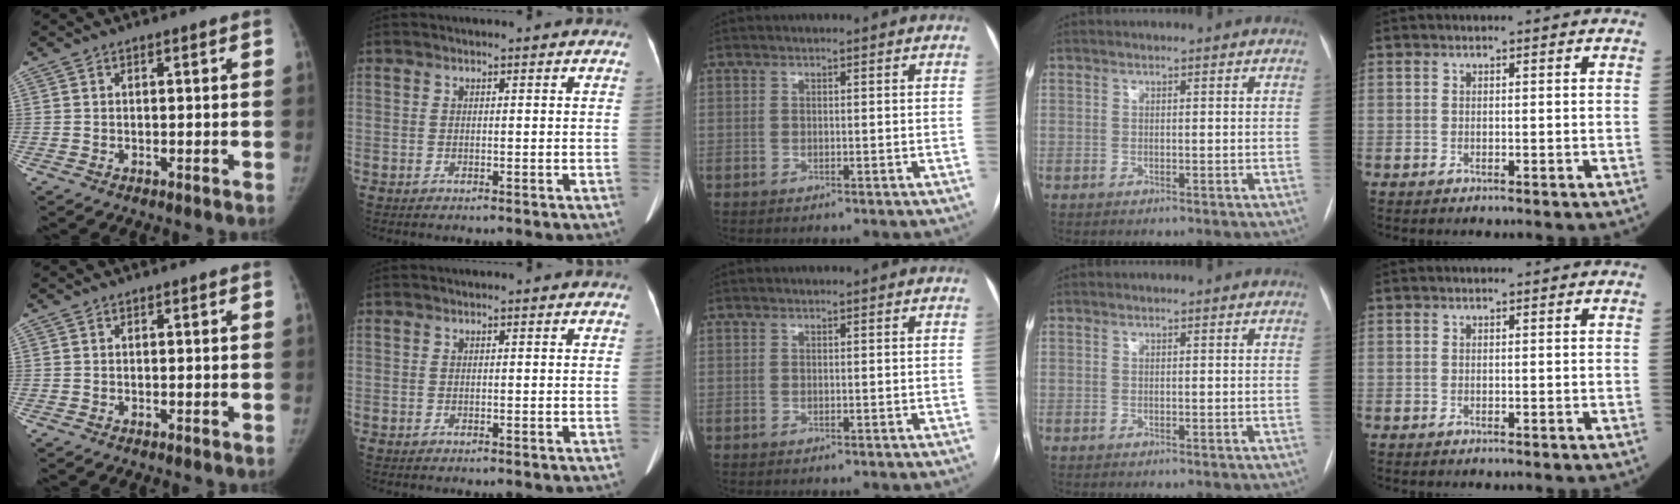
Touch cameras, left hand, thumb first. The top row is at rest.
{}